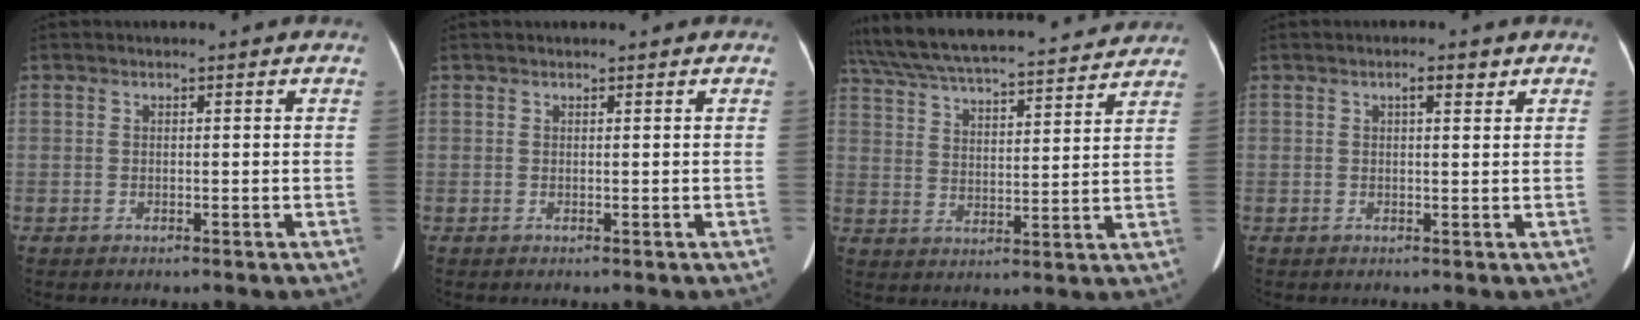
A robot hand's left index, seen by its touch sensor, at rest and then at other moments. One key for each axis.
{"total": 1.2, "fx": 1.1, "fy": 0.5, "fz": 0.3, "tx": -0.003, "ty": 0.014, "tz": 0.013}
{"total": 25.6, "fx": 23.2, "fy": 4.4, "fz": 10.1, "tx": -0.190, "ty": 0.012, "tz": 0.330}
{"total": 1.5, "fx": 0.6, "fy": 0.3, "fz": 1.3, "tx": -0.021, "ty": -0.005, "tz": 0.013}